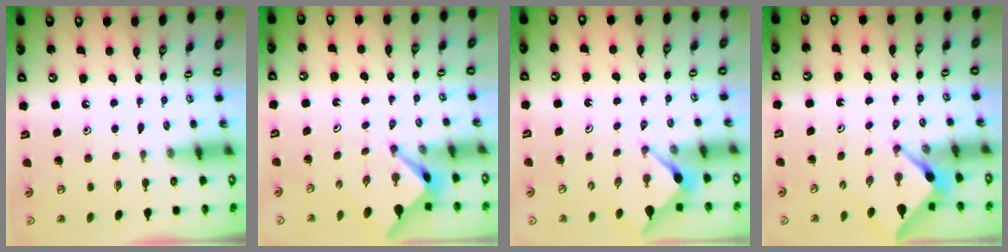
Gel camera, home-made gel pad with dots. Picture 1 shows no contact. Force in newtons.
{"total": 2.8, "press": 2.8, "slide": 0.3}
{"total": 2.8, "press": 2.7, "slide": 0.4}
{"total": 3.0, "press": 3.0, "slide": 0.4}